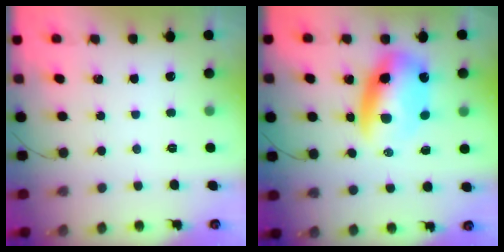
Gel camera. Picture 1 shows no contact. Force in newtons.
{"total": 11.5, "press": 11.2, "slide": 2.7}